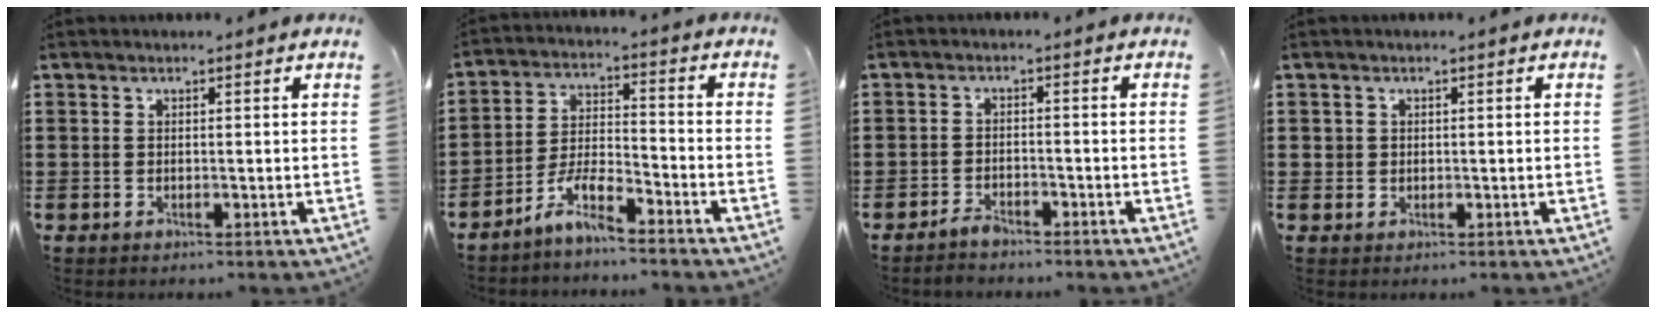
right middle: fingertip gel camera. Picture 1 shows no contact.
{"total": 6.3, "force": [-5.3, 0.9, 3.3], "torque": [-0.083, -0.003, -0.108]}
{"total": 2.3, "force": [-2.1, 0.5, 0.6], "torque": [-0.015, 0.003, -0.043]}
{"total": 1.3, "force": [0.3, 1.3, 0.2], "torque": [-0.007, 0.008, 0.005]}